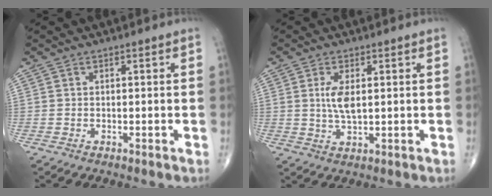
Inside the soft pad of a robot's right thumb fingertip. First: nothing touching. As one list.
[{"total": 4.8, "force": [0.9, 1.9, 4.3], "torque": [-0.087, -0.009, 0.020]}]